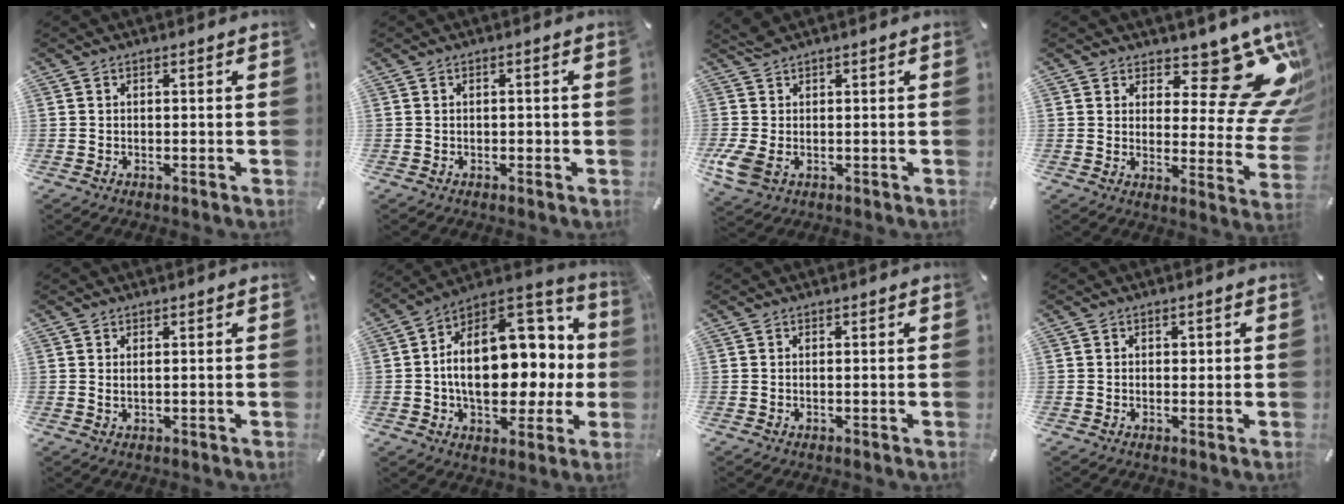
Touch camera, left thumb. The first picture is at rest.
{"total": 0.7, "force": [-0.2, 0.4, 0.6], "torque": [-0.010, 0.002, -0.005]}
{"total": 6.3, "force": [0.1, 4.4, 4.5], "torque": [-0.109, -0.002, 0.005]}
{"total": 15.8, "force": [9.7, 6.7, 10.5], "torque": [-0.121, -0.086, 0.160]}
{"total": 1.1, "force": [0.4, 0.2, 1.0], "torque": [-0.020, -0.001, 0.007]}
{"total": 22.7, "force": [1.8, 14.6, 17.3], "torque": [-0.259, -0.017, 0.042]}
{"total": 0.0}
{"total": 1.0, "force": [0.2, 0.9, 0.2], "torque": [0.002, 0.002, 0.001]}